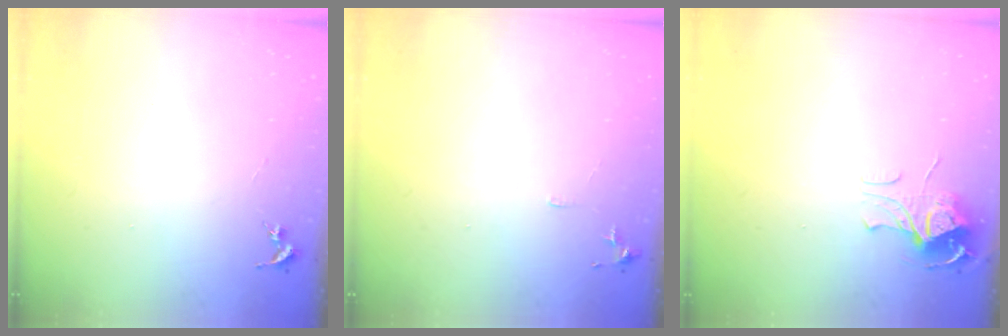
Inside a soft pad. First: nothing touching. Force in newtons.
{"total": 5.7, "press": 5.6, "slide": 0.6}
{"total": 8.8, "press": 8.8, "slide": 0.7}